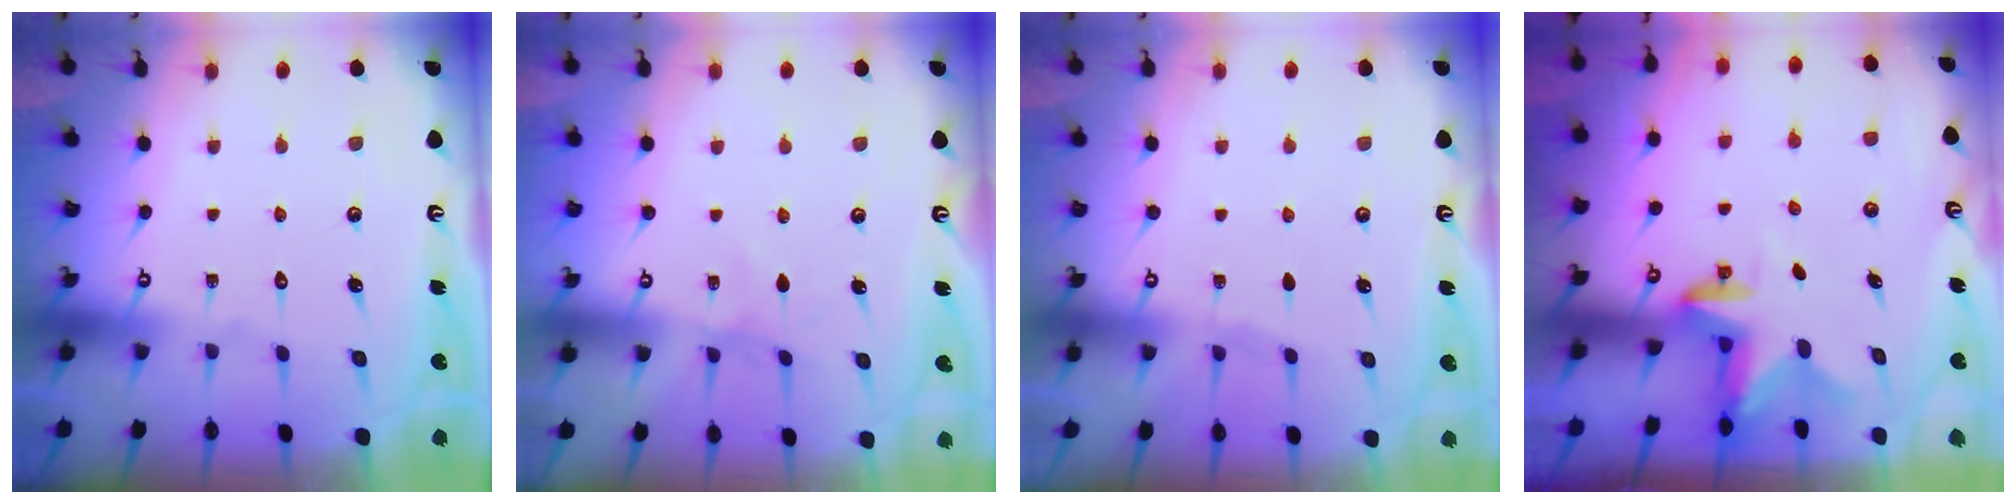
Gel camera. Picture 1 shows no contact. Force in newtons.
{"total": 3.0, "press": 3.0, "slide": 0.4}
{"total": 3.5, "press": 2.8, "slide": 2.2}
{"total": 2.7, "press": 2.7, "slide": 0.5}